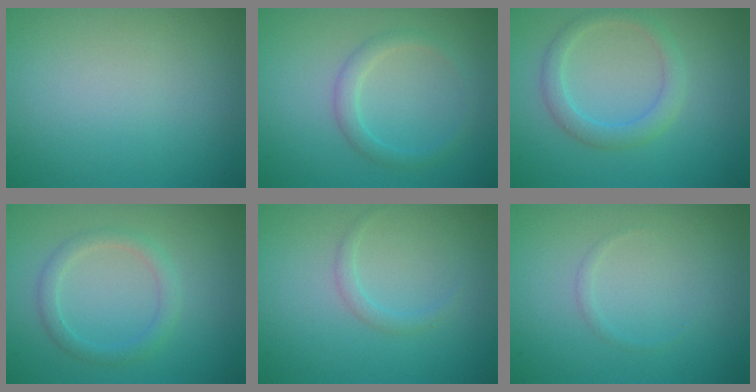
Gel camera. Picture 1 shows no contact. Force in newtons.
{"total": 1.8, "press": 1.7, "slide": 0.1}
{"total": 2.4, "press": 2.4, "slide": 0.2}
{"total": 1.9, "press": 1.9, "slide": 0.1}
{"total": 1.0, "press": 1.0, "slide": 0.1}
{"total": 0.5, "press": 0.5, "slide": 0.0}